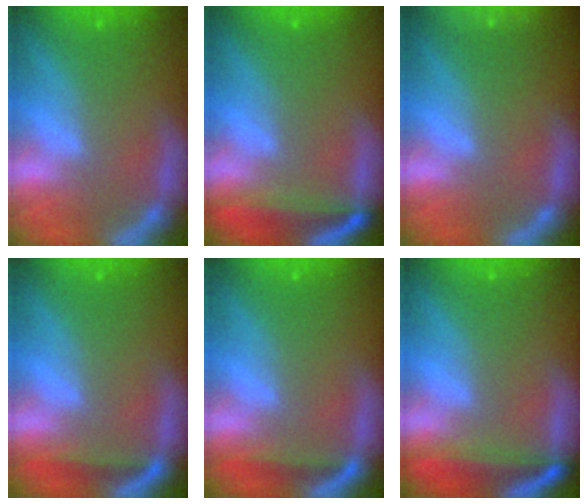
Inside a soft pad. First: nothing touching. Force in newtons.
{"total": 5.0}
{"total": 9.0}
{"total": 1.9}
{"total": 1.9}
{"total": 5.5}